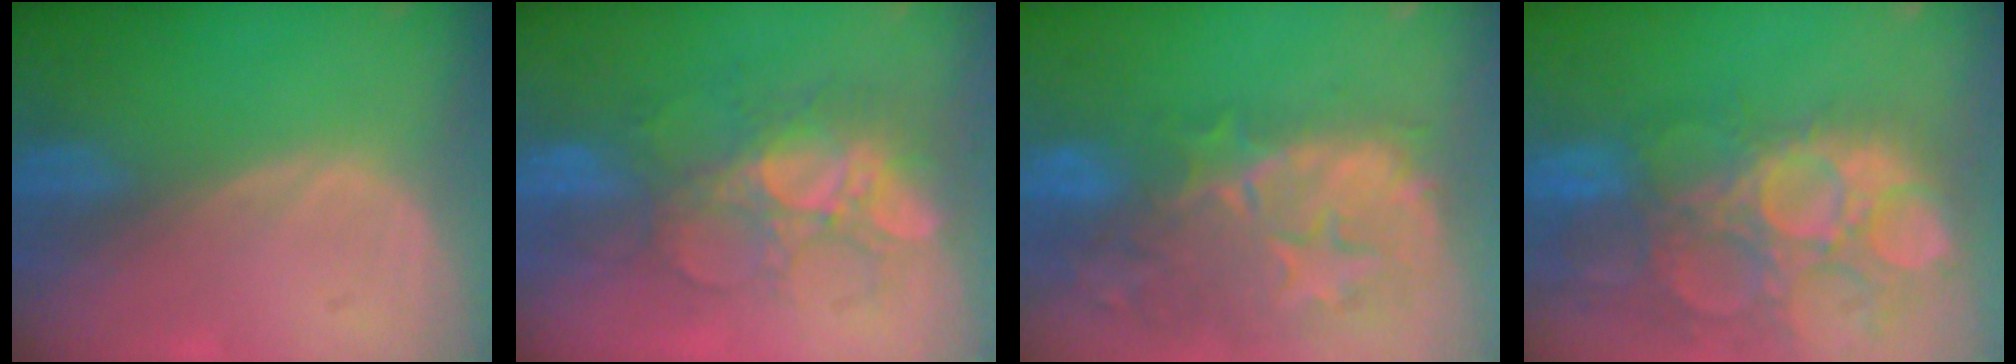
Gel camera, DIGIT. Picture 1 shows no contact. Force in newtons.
{"total": 9.2, "press": 8.5, "slide": 3.5}
{"total": 14.2, "press": 12.0, "slide": 7.6}
{"total": 15.1, "press": 12.6, "slide": 8.4}